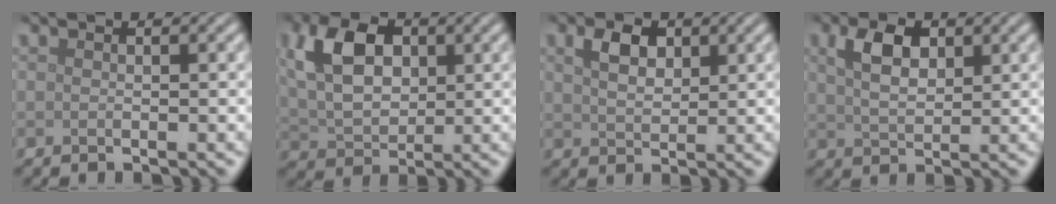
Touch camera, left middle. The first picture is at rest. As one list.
[{"total": 7.4, "force": [2.0, 4.8, 5.3], "torque": [-0.113, 0.011, 0.034]}, {"total": 3.0, "force": [1.4, 1.8, 1.9], "torque": [-0.040, 0.003, 0.027]}, {"total": 3.9, "force": [1.7, 2.3, 2.8], "torque": [-0.060, 0.005, 0.032]}]